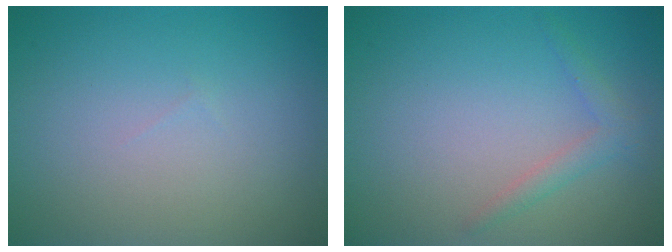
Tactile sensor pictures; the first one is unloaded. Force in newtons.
{"total": 1.5, "press": 1.5, "slide": 0.1}